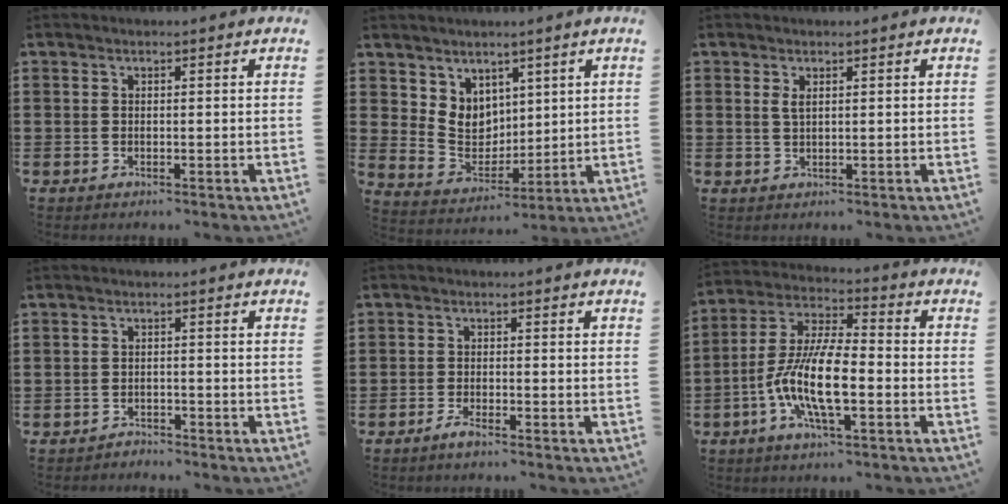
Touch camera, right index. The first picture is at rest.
{"total": 6.5, "force": [3.7, 5.3, 1.2], "torque": [-0.046, -0.014, 0.072]}
{"total": 1.4, "force": [0.6, 0.4, 1.2], "torque": [-0.024, 0.003, 0.010]}
{"total": 1.6, "force": [-1.6, 0.2, -0.1], "torque": [-0.003, 0.003, -0.035]}
{"total": 1.7, "force": [-1.4, 0.0, 0.9], "torque": [-0.023, -0.005, -0.027]}
{"total": 10.9, "force": [-3.5, 3.0, 9.9], "torque": [-0.225, -0.012, -0.073]}